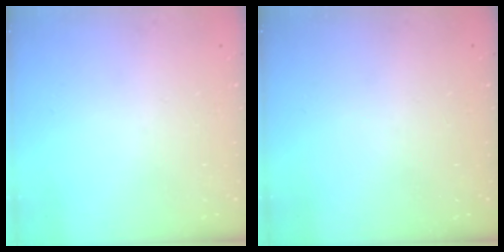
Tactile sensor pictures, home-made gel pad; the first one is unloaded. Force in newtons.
{"total": 0.0}